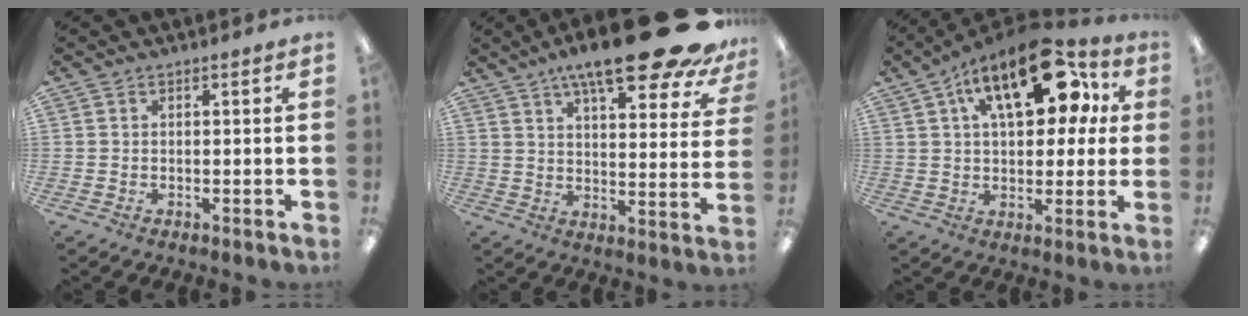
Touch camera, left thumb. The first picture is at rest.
{"total": 20.0, "force": [14.5, 4.8, 12.9], "torque": [-0.189, -0.094, 0.235]}
{"total": 20.9, "force": [9.5, 10.4, 15.4], "torque": [-0.234, -0.023, 0.154]}